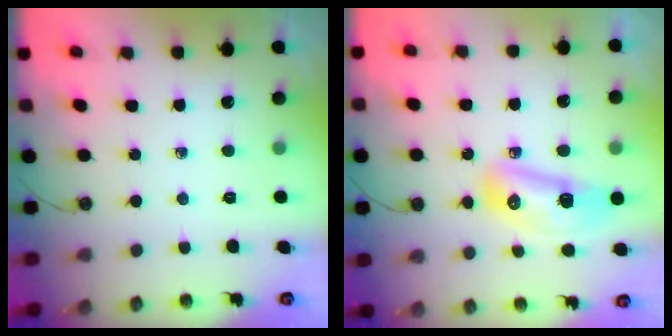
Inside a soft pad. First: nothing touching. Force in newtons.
{"total": 11.6, "press": 11.5, "slide": 1.4}